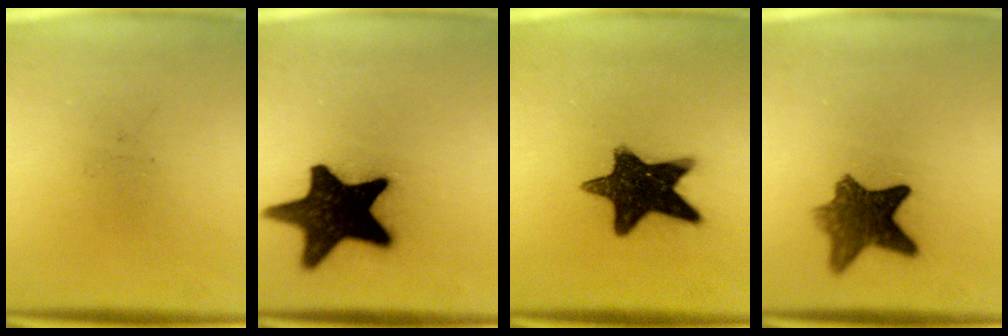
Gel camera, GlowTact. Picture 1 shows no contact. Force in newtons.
{"total": 19.1}
{"total": 14.8}
{"total": 8.7}